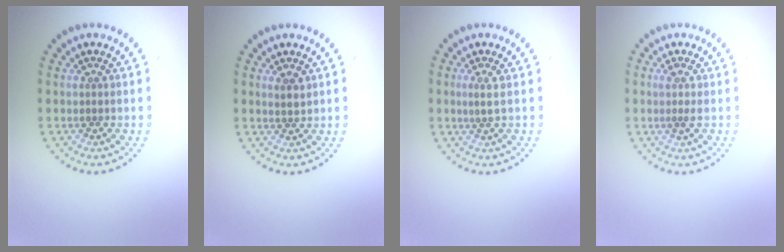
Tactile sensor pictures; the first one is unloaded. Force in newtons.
{"total": 1.1, "press": 1.0, "slide": 0.5}
{"total": 1.1, "press": 0.8, "slide": 0.8}
{"total": 1.3, "press": 1.0, "slide": 0.8}